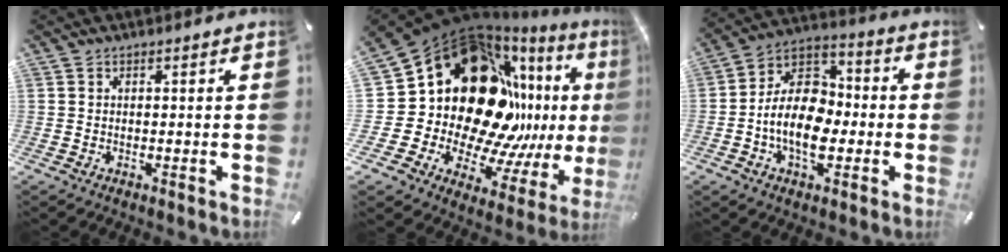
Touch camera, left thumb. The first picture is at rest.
{"total": 29.4, "force": [6.3, 21.3, 19.3], "torque": [-0.314, -0.105, 0.163]}
{"total": 14.7, "force": [-3.8, 10.1, 10.0], "torque": [-0.201, 0.017, -0.071]}